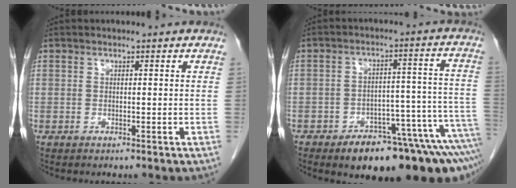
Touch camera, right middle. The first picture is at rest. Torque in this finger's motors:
{"motor_torque": [1.07, -1.07, 0.53, 0.09]}